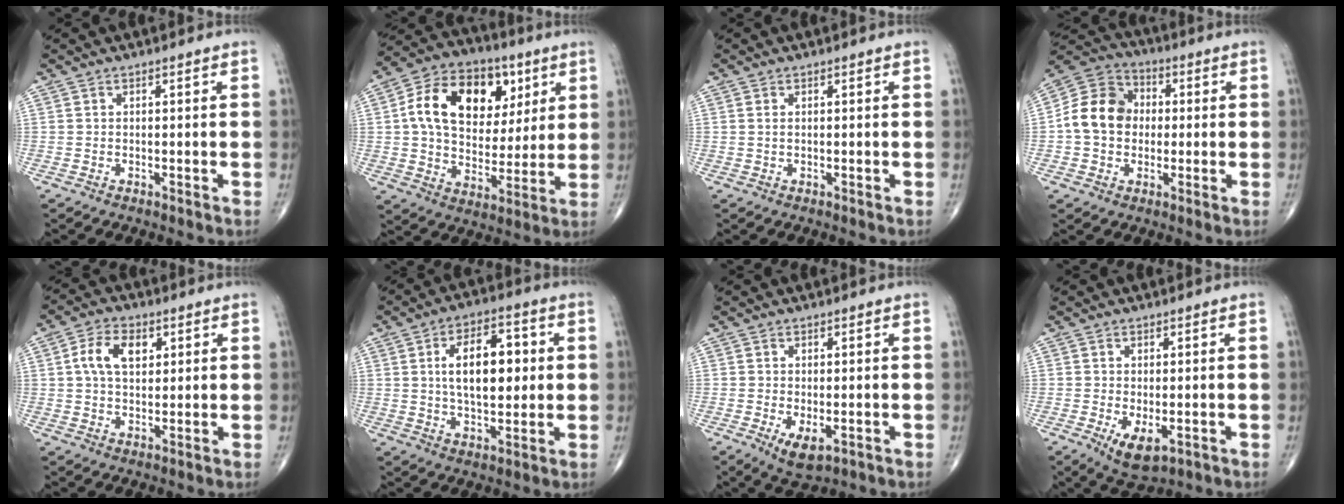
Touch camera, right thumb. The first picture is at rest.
{"total": 20.1, "force": [5.8, 13.7, 13.4], "torque": [-0.201, 0.000, 0.094]}
{"total": 0.7, "force": [0.2, 0.3, 0.6], "torque": [-0.014, 0.004, 0.005]}
{"total": 11.9, "force": [0.1, 9.7, 6.9], "torque": [-0.108, 0.030, -0.009]}
{"total": 7.7, "force": [2.2, 4.7, 5.6], "torque": [-0.094, 0.002, 0.038]}
{"total": 13.2, "force": [1.9, 6.8, 11.1], "torque": [-0.155, 0.005, 0.030]}
{"total": 4.5, "force": [-1.4, 2.1, 3.8], "torque": [-0.065, -0.013, -0.015]}
{"total": 5.6, "force": [-1.7, 2.6, 4.7], "torque": [-0.079, -0.014, -0.017]}